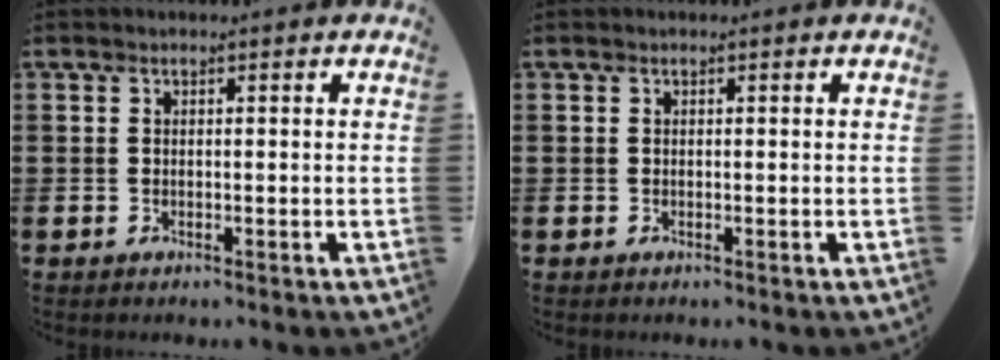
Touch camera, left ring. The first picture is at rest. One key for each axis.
{"total": 0.0}